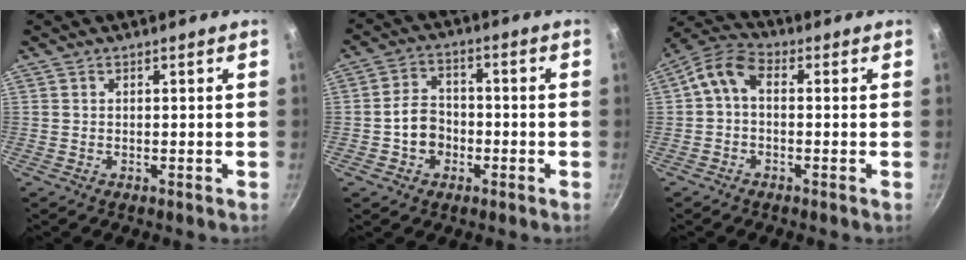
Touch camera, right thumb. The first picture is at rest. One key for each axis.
{"total": 6.7, "fx": -1.9, "fy": 5.3, "fz": 3.5, "tx": -0.035, "ty": 0.023, "tz": -0.040}
{"total": 6.2, "fx": 0.0, "fy": 4.1, "fz": 4.7, "tx": -0.100, "ty": 0.026, "tz": -0.017}